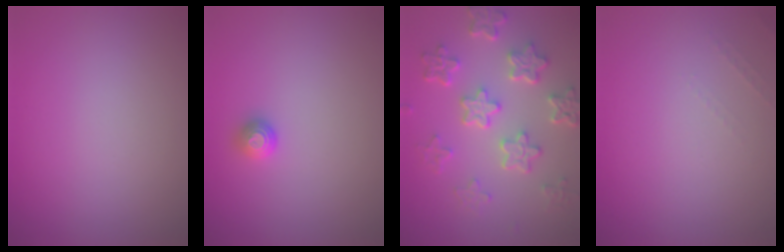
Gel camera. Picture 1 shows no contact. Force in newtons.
{"total": 1.1, "press": 1.0, "slide": 0.5}
{"total": 5.7, "press": 4.3, "slide": 3.7}
{"total": 0.6, "press": 0.6, "slide": 0.2}